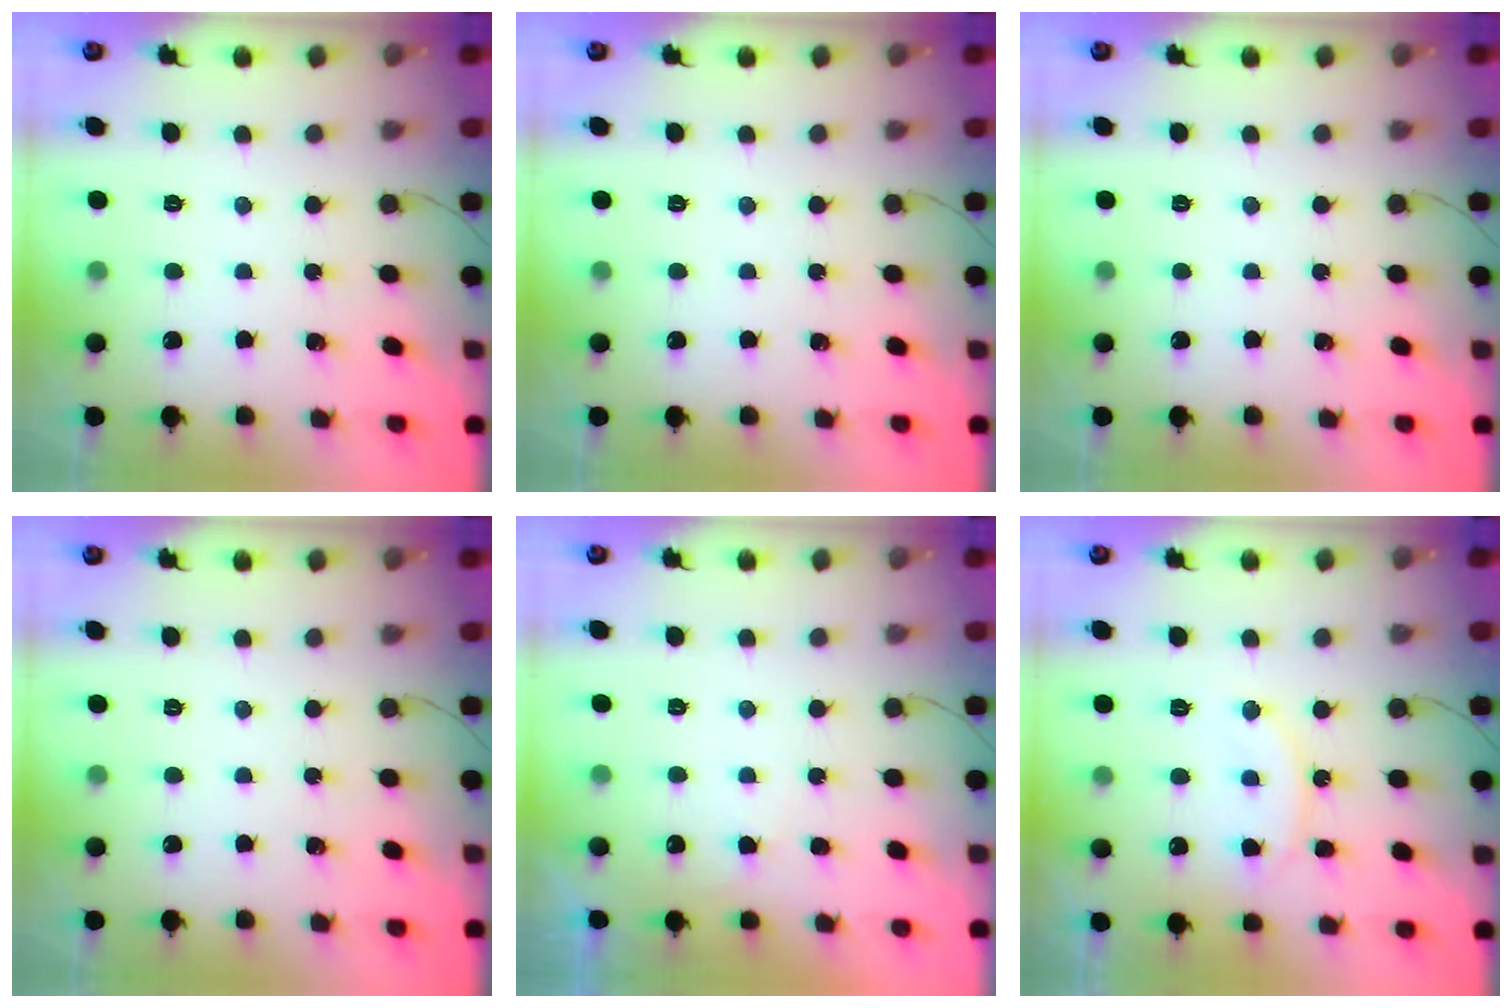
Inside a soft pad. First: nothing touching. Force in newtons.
{"total": 0.0}
{"total": 0.0}
{"total": 0.0}
{"total": 3.0, "press": 3.0, "slide": 0.0}
{"total": 10.2, "press": 10.2, "slide": 0.6}